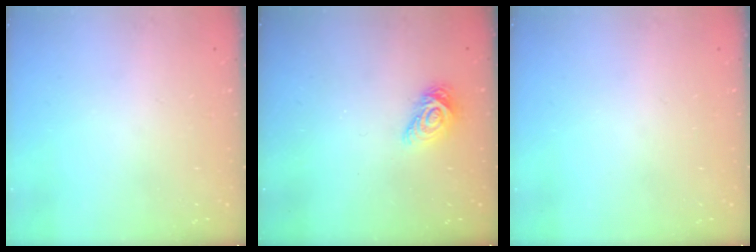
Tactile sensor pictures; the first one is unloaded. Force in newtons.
{"total": 9.0, "press": 9.0, "slide": 0.4}
{"total": 0.0}